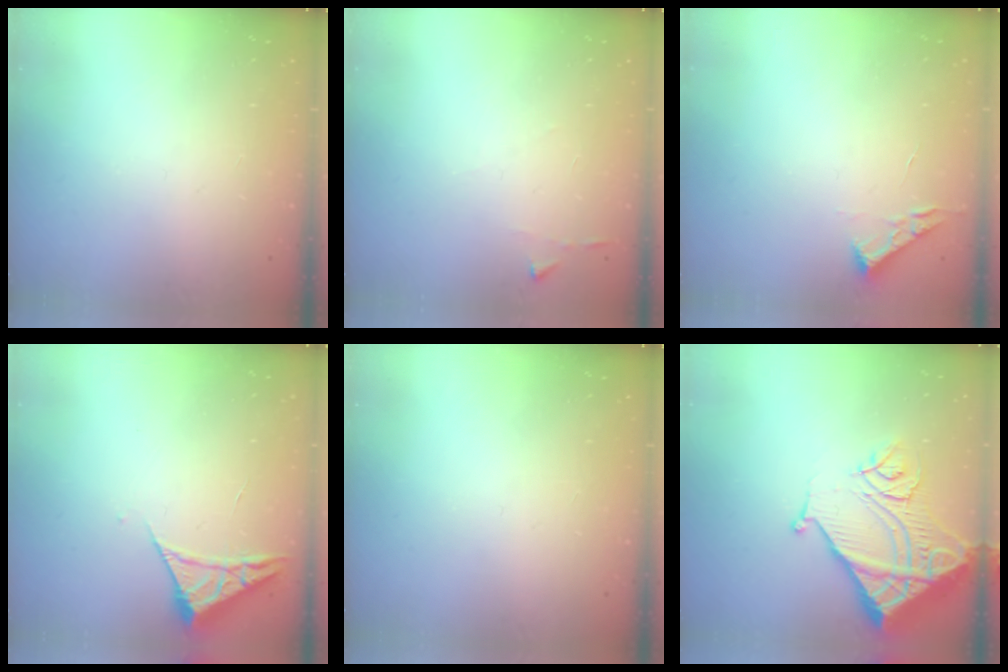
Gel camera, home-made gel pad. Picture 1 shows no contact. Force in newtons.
{"total": 2.9, "press": 2.9, "slide": 0.3}
{"total": 3.1, "press": 3.0, "slide": 0.4}
{"total": 4.2, "press": 4.2, "slide": 0.5}
{"total": 0.0}
{"total": 14.2, "press": 14.1, "slide": 1.8}